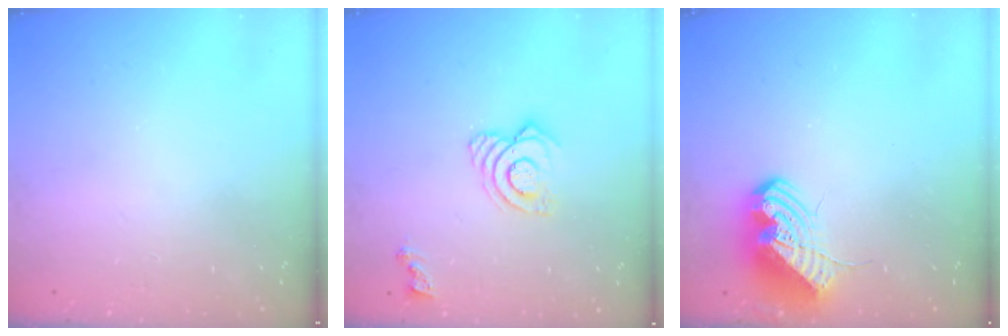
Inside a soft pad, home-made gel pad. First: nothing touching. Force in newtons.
{"total": 10.2, "press": 10.2, "slide": 1.2}
{"total": 11.4, "press": 11.3, "slide": 1.5}